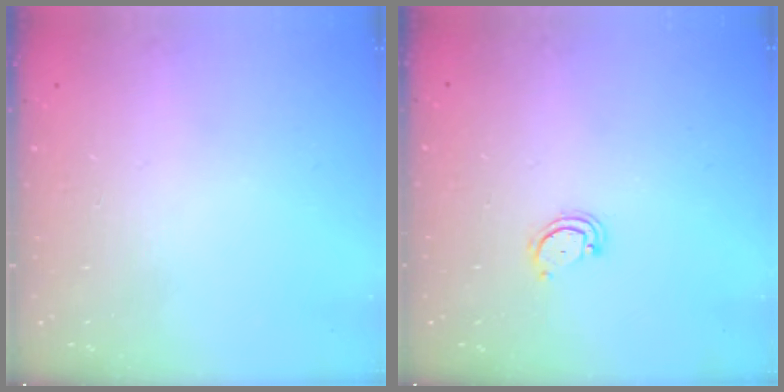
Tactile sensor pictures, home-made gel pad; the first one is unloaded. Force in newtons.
{"total": 2.6, "press": 2.6, "slide": 0.3}